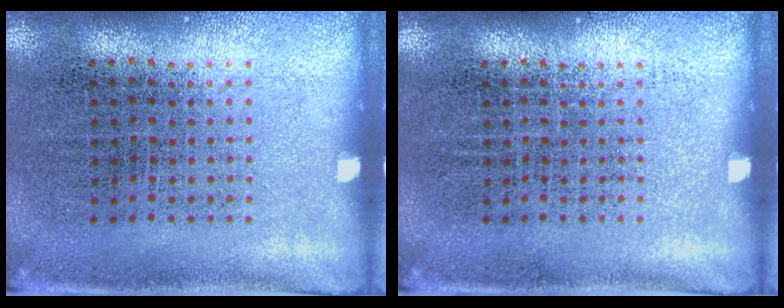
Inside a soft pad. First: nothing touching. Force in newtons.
{"total": 0.0}